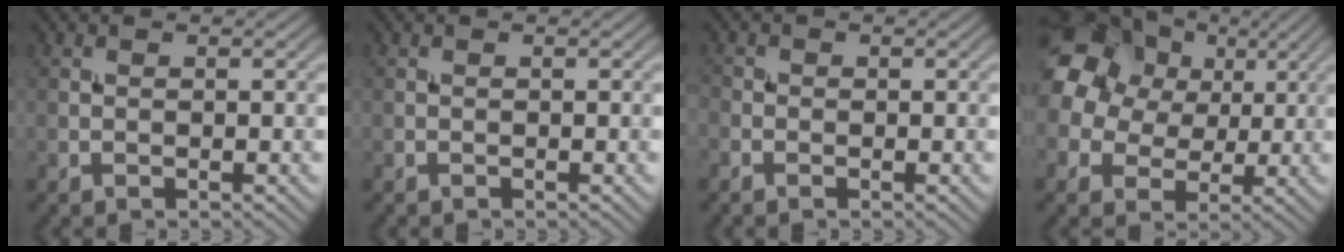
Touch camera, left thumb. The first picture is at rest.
{"total": 0.0}
{"total": 1.1, "force": [-0.8, 0.8, 0.2], "torque": [-0.002, -0.003, -0.020]}
{"total": 16.6, "force": [5.3, 13.5, 8.0], "torque": [-0.236, 0.030, 0.098]}